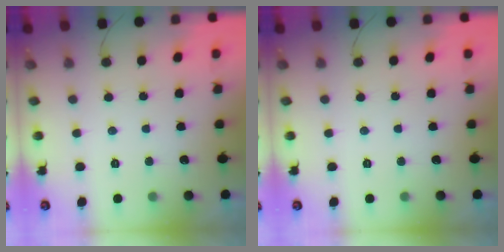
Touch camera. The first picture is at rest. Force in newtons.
{"total": 0.0}